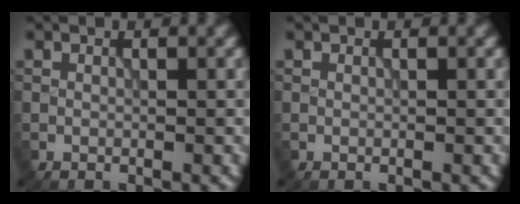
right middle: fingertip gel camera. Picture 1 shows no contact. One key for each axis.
{"total": 0.0}